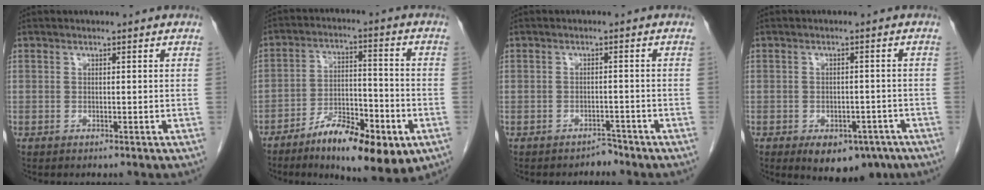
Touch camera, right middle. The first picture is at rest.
{"total": 14.1, "force": [-7.6, 4.4, 11.0], "torque": [-0.177, 0.003, -0.118]}
{"total": 1.6, "force": [-1.4, 0.5, -0.2], "torque": [0.006, -0.001, -0.022]}
{"total": 8.4, "force": [-5.3, 4.9, 4.4], "torque": [-0.043, 0.007, -0.067]}